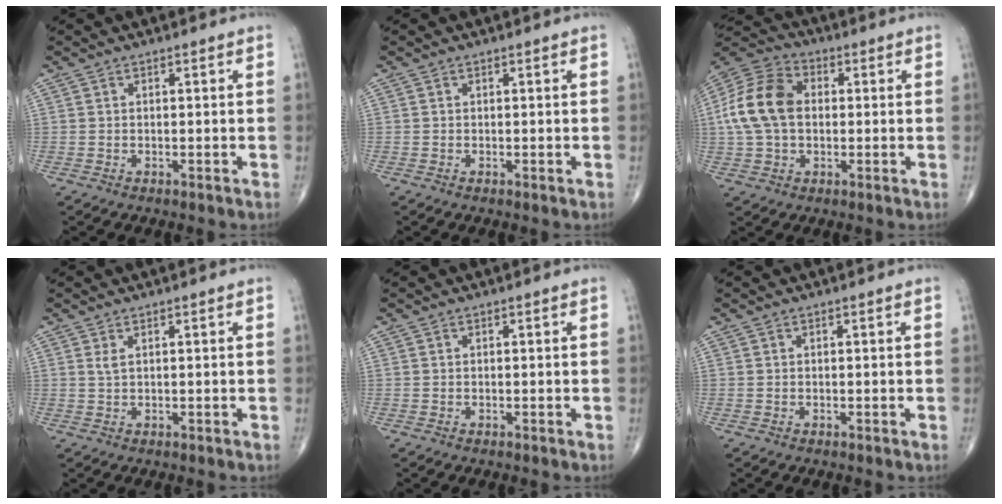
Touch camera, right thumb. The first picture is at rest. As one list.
[{"total": 0.0}, {"total": 14.0, "force": [0.9, 9.7, 10.1], "torque": [-0.196, 0.030, 0.009]}, {"total": 1.1, "force": [0.5, 0.3, 0.9], "torque": [-0.023, 0.003, 0.013]}, {"total": 0.0}, {"total": 0.0}]